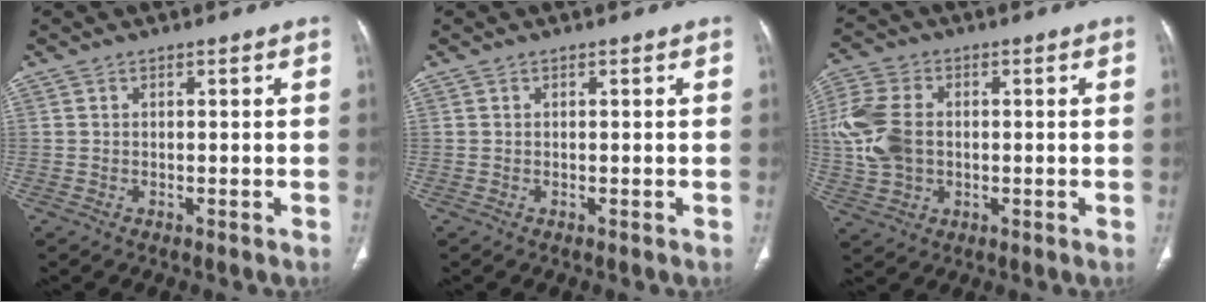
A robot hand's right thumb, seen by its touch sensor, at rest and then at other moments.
{"total": 0.0}
{"total": 11.5, "force": [0.3, 8.2, 8.0], "torque": [-0.176, 0.010, 0.007]}